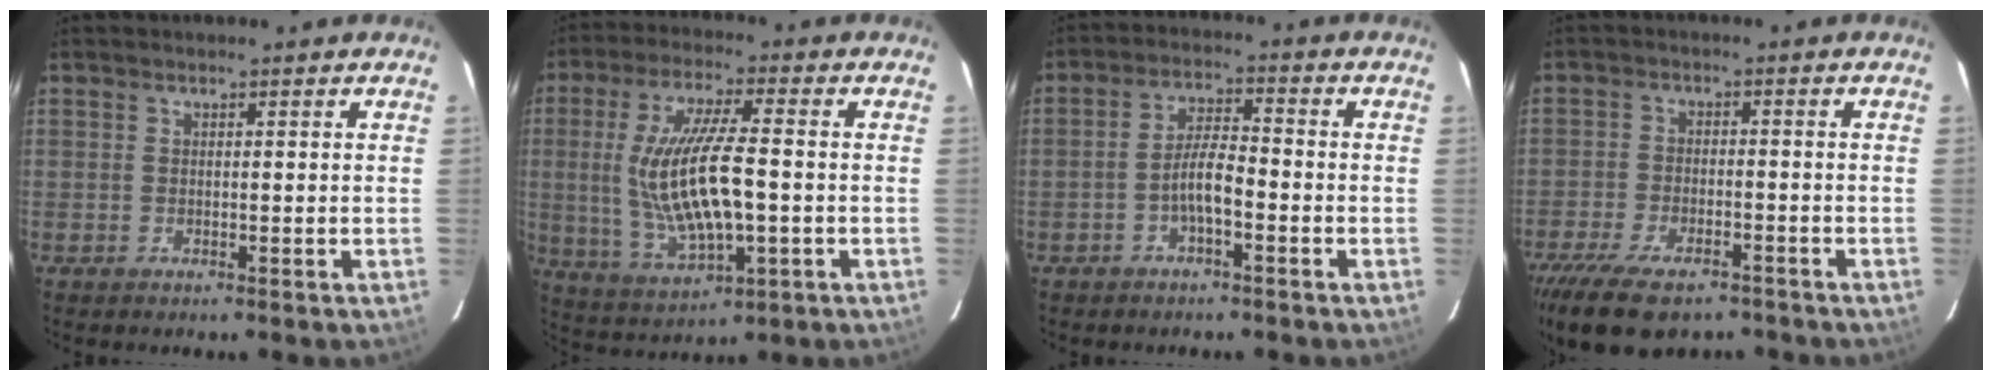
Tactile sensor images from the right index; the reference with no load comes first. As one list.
[{"total": 15.9, "force": [-1.1, 4.7, 15.2], "torque": [-0.292, -0.014, -0.002]}, {"total": 5.0, "force": [-2.2, 1.2, 4.3], "torque": [-0.085, 0.009, -0.040]}, {"total": 14.8, "force": [-11.0, 6.0, 7.9], "torque": [-0.181, -0.037, -0.181]}]